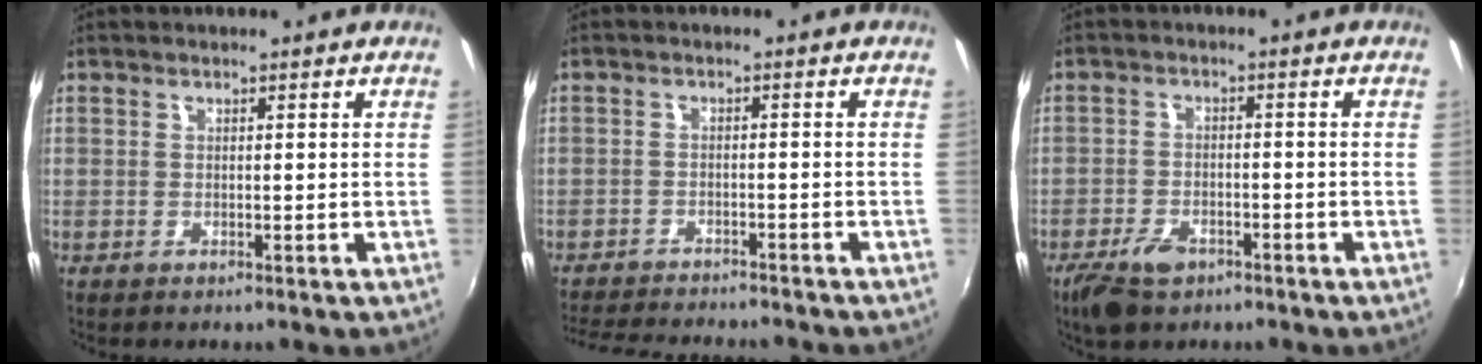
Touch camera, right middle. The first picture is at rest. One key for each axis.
{"total": 12.2, "fx": -11.0, "fy": 2.3, "fz": 4.6, "tx": -0.107, "ty": -0.015, "tz": -0.167}
{"total": 7.0, "fx": -4.7, "fy": 3.6, "fz": 3.7, "tx": -0.100, "ty": -0.010, "tz": -0.083}